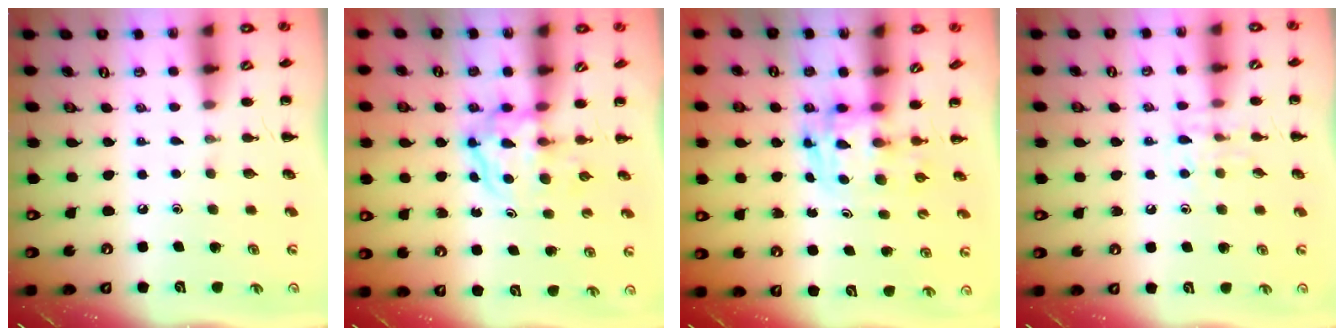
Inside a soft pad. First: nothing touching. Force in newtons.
{"total": 3.9, "press": 3.9, "slide": 0.4}
{"total": 3.6, "press": 3.6, "slide": 0.6}
{"total": 6.5, "press": 6.4, "slide": 0.7}